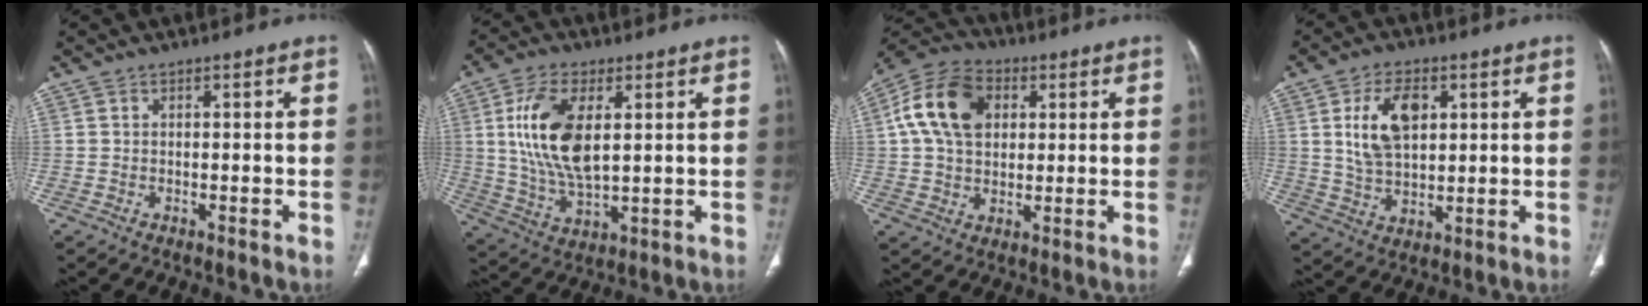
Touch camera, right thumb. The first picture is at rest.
{"total": 14.2, "force": [3.2, 7.1, 11.9], "torque": [-0.231, -0.015, 0.067]}
{"total": 14.4, "force": [3.5, 10.2, 9.5], "torque": [-0.158, 0.011, 0.052]}
{"total": 11.2, "force": [3.2, 6.7, 8.3], "torque": [-0.135, -0.008, 0.065]}